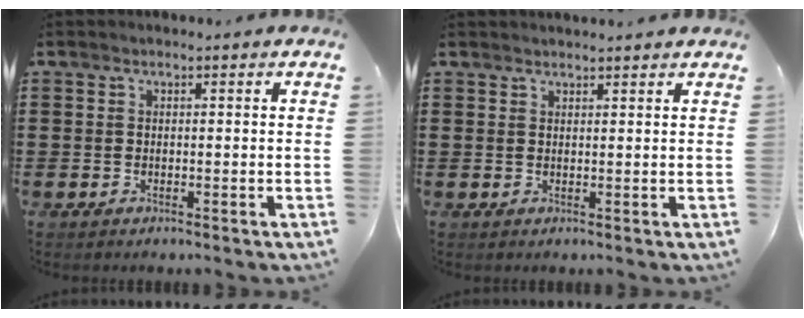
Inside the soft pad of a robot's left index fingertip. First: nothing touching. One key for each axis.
{"total": 1.3, "fx": 1.3, "fy": -0.1, "fz": 0.2, "tx": -0.006, "ty": -0.001, "tz": 0.026}